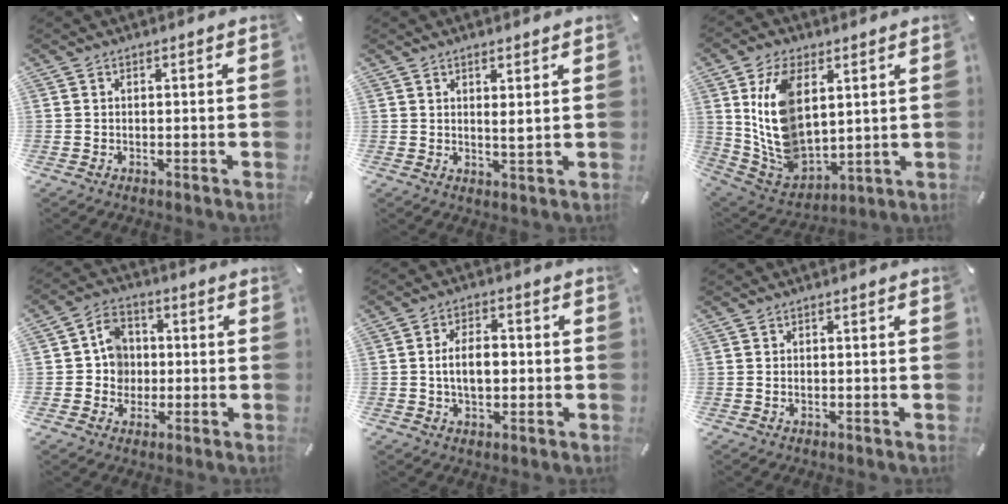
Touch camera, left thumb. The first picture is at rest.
{"total": 2.3, "force": [1.5, -0.2, 1.7], "torque": [-0.037, -0.005, 0.025]}
{"total": 14.8, "force": [4.6, 9.8, 10.1], "torque": [-0.231, -0.018, 0.085]}
{"total": 7.2, "force": [-0.3, 6.8, 2.1], "torque": [-0.037, 0.019, -0.004]}
{"total": 7.2, "force": [-0.4, 4.6, 5.5], "torque": [-0.094, 0.005, -0.012]}
{"total": 0.6, "force": [0.0, 0.4, 0.4], "torque": [-0.009, 0.001, -0.001]}